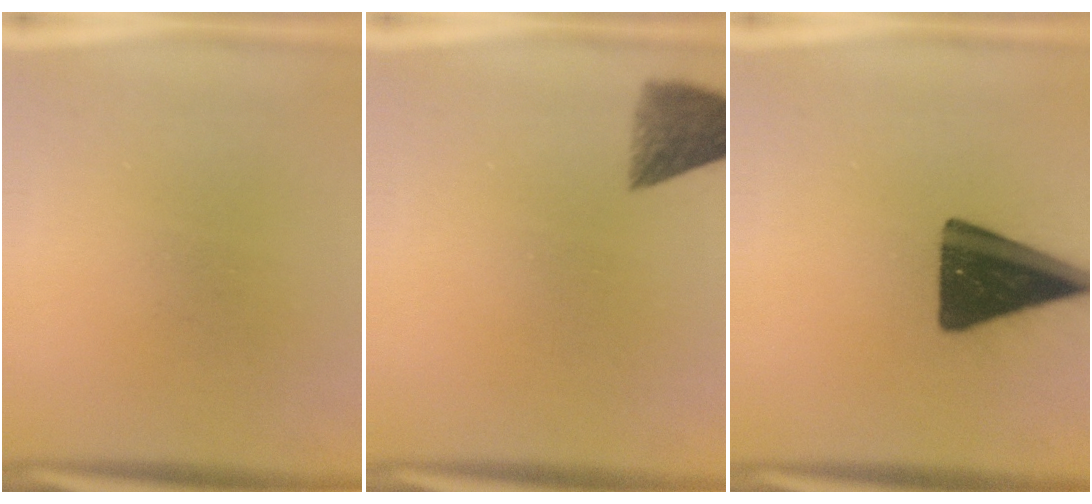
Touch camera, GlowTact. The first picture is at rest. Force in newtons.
{"total": 6.3}
{"total": 17.8}